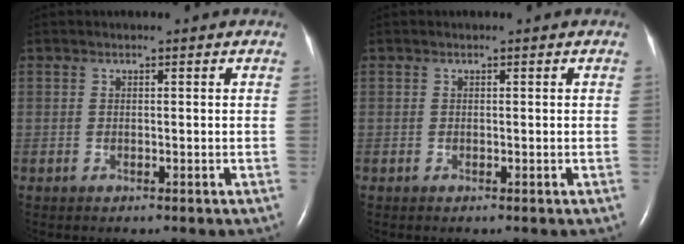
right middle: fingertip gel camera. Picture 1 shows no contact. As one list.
[{"total": 0.0}]